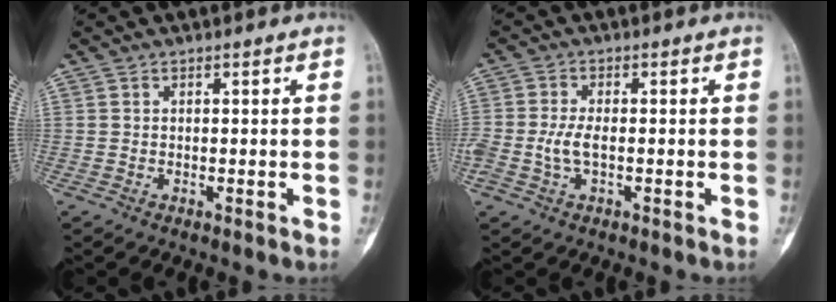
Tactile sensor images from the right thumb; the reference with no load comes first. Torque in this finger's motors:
{"motor_torque": [0.10, 0.11, 0.28, 0.18, 0.04]}